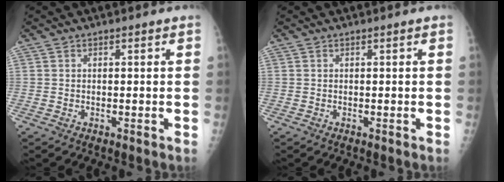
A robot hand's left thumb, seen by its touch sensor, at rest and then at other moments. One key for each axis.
{"total": 0.0}